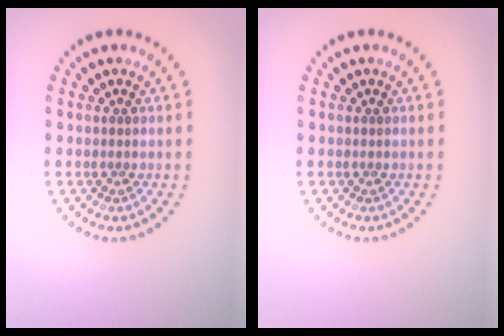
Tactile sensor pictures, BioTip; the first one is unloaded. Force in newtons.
{"total": 0.0}